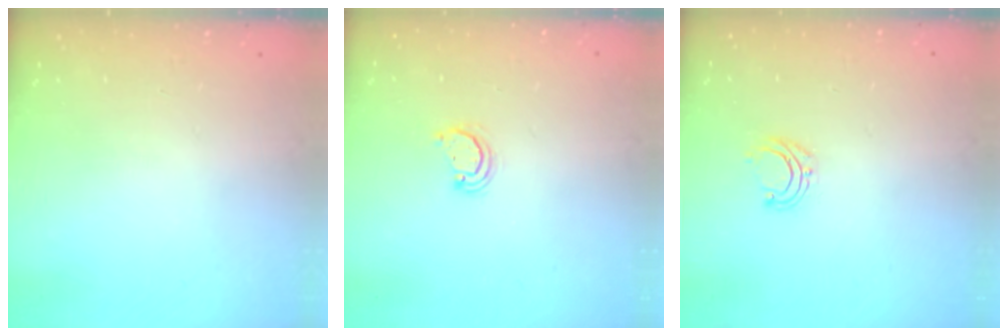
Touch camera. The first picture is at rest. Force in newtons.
{"total": 2.2, "press": 2.2, "slide": 0.3}
{"total": 4.6, "press": 4.5, "slide": 0.5}